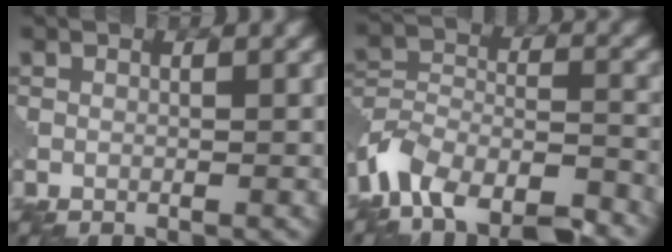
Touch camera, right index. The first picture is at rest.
{"total": 10.3, "force": [-8.1, 4.4, 4.7], "torque": [-0.087, -0.005, -0.137]}